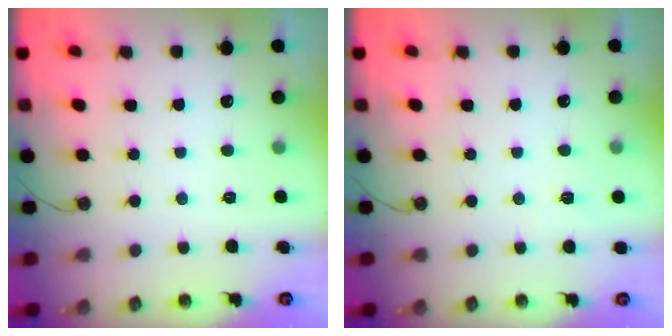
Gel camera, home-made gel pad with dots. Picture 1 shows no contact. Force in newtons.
{"total": 2.3, "press": 1.3, "slide": 1.9}